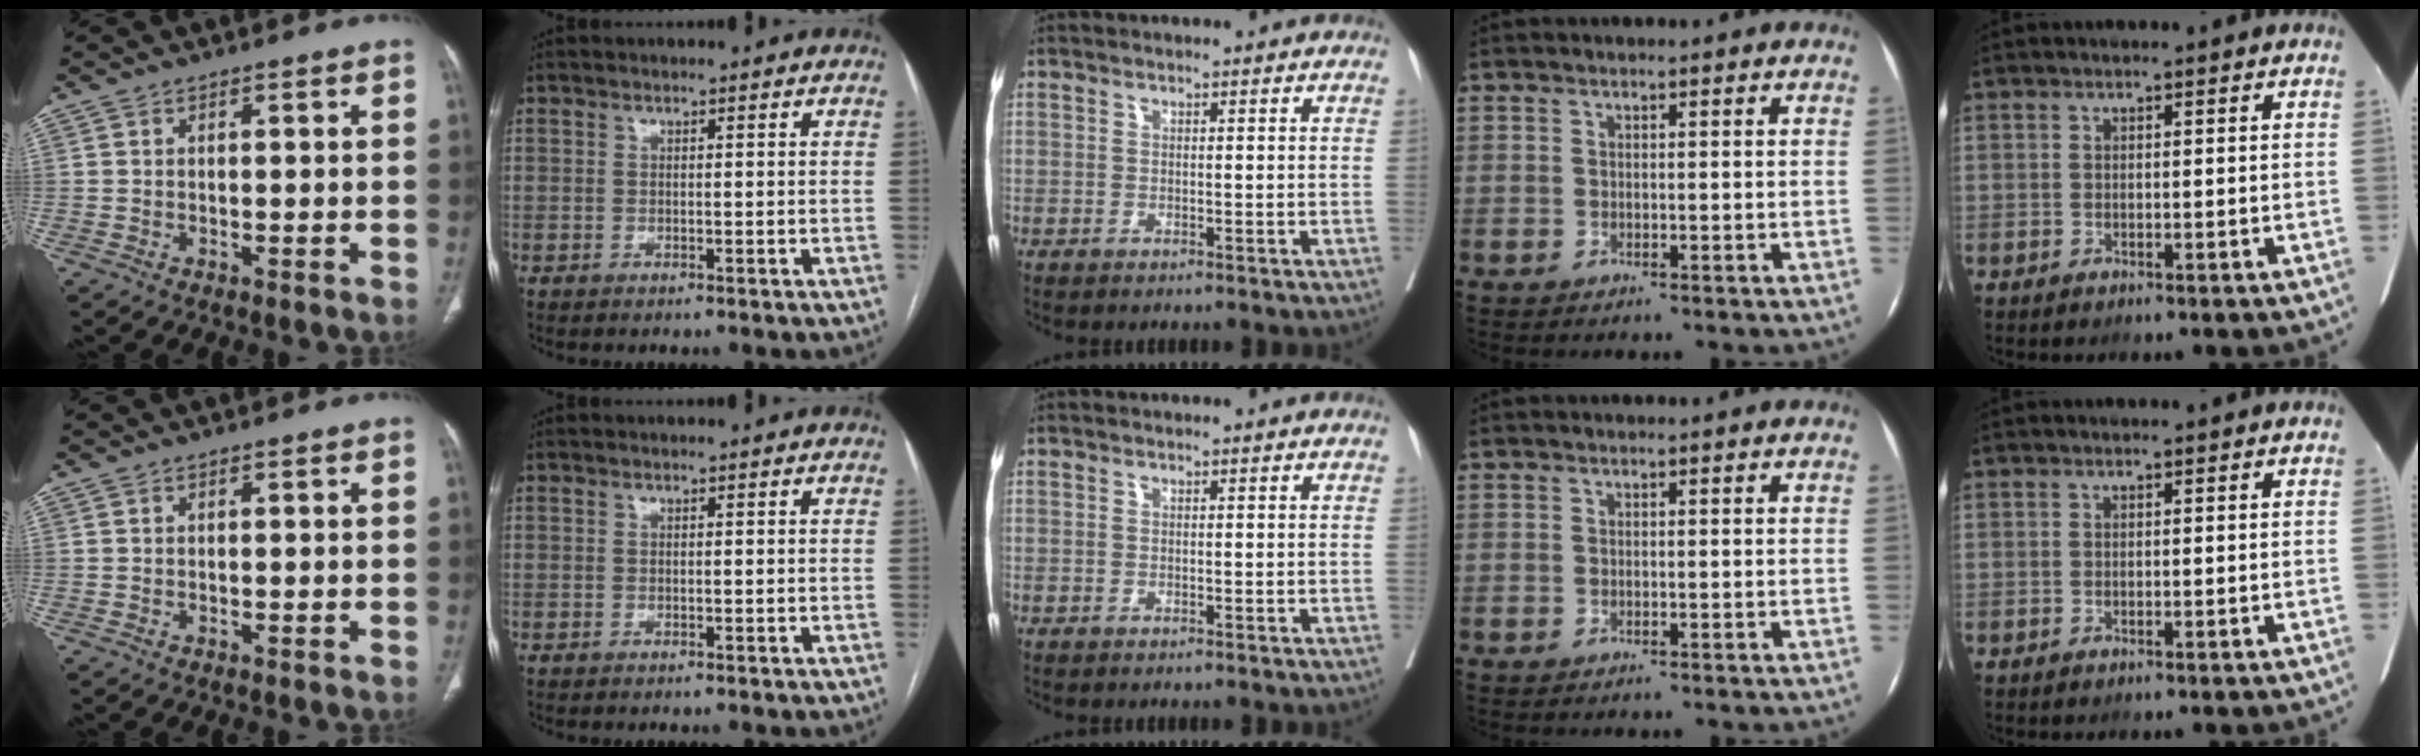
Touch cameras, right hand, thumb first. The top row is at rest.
{}